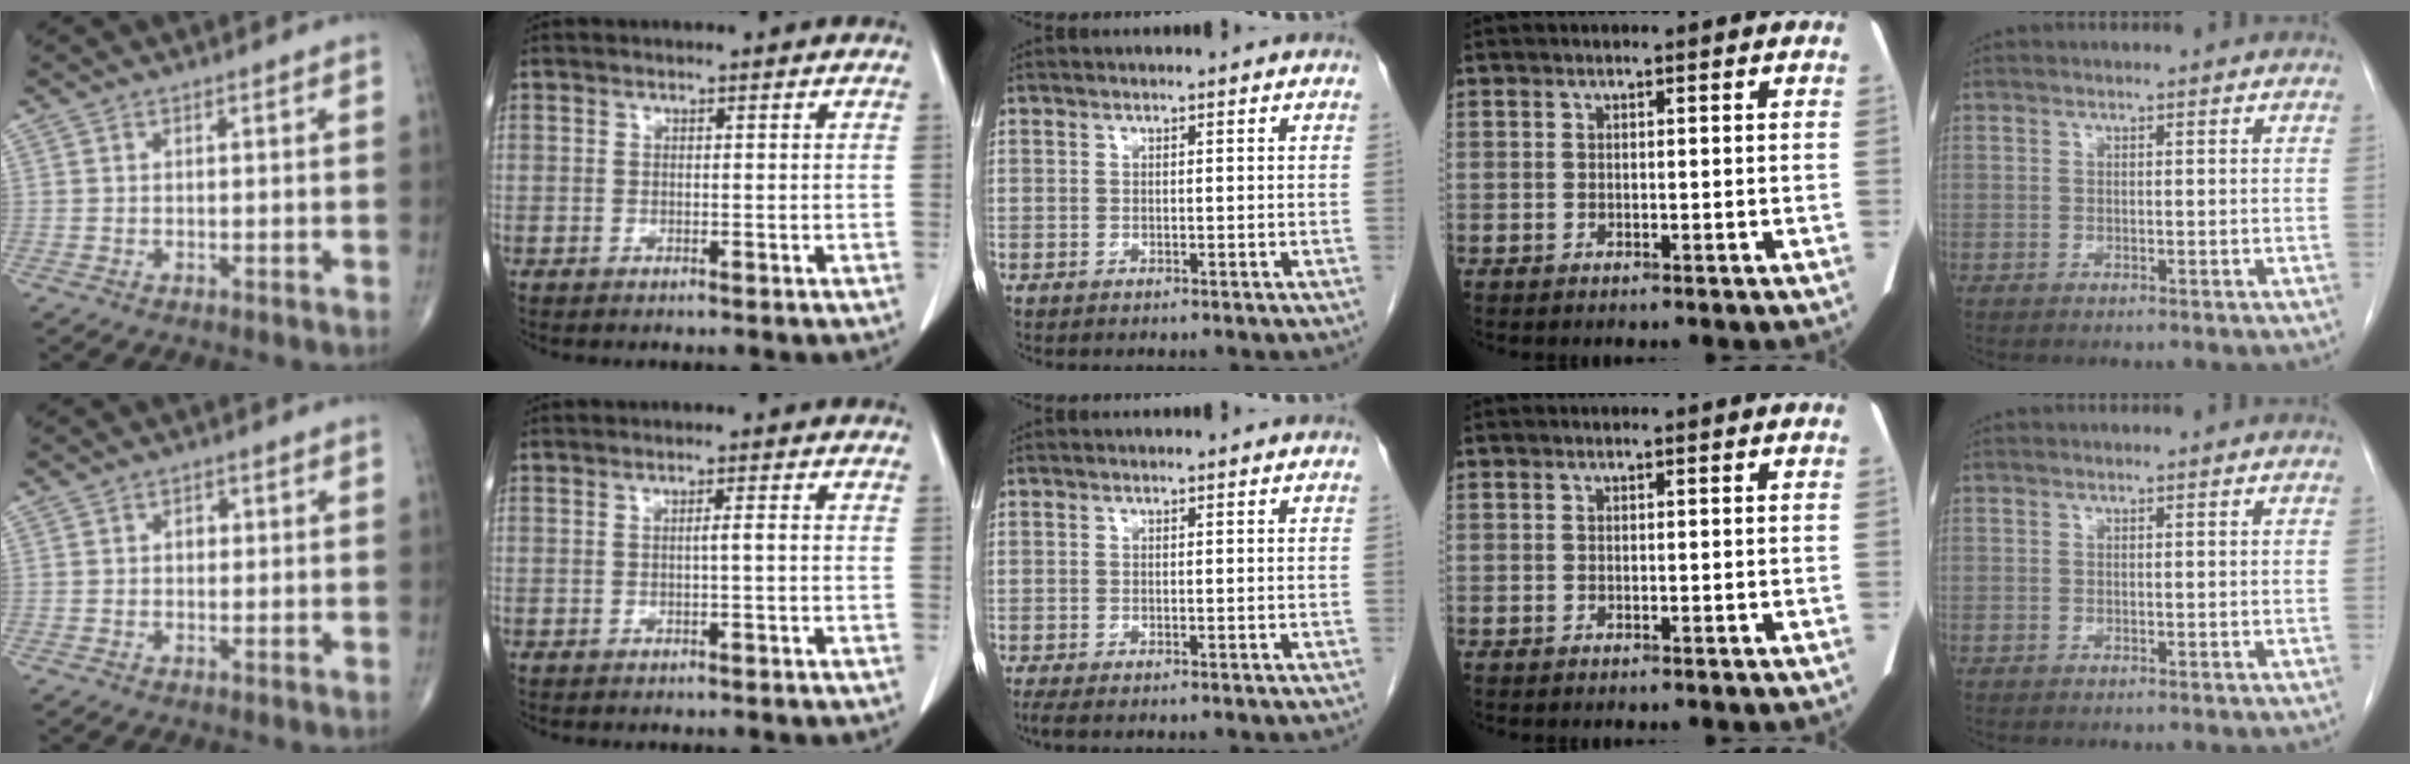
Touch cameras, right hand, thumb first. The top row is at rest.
{"thumb": {"total": 1.6, "force": [0.2, 1.3, 1.0], "torque": [-0.004, 0.004, -0.002]}, "index": {"total": 1.3, "force": [-0.2, -0.1, 1.3], "torque": [-0.023, 0.002, -0.002]}, "middle": {"total": 0.9, "force": [-0.7, 0.0, 0.5], "torque": [-0.010, -0.004, -0.013]}}